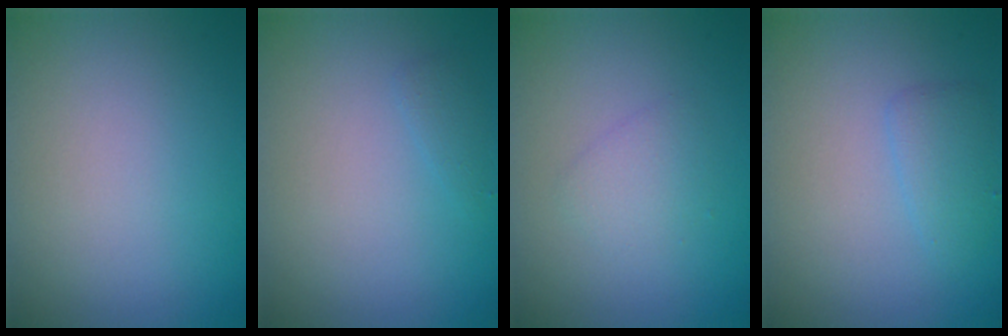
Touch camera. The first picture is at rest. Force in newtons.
{"total": 0.8, "press": 0.8, "slide": 0.1}
{"total": 1.6, "press": 1.6, "slide": 0.1}
{"total": 1.7, "press": 1.7, "slide": 0.1}